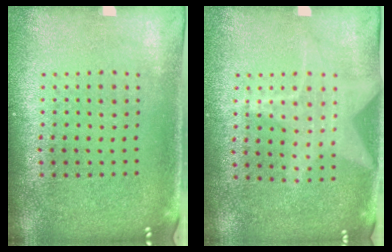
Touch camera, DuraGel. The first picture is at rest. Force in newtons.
{"total": 1.2, "press": 1.2, "slide": 0.2}